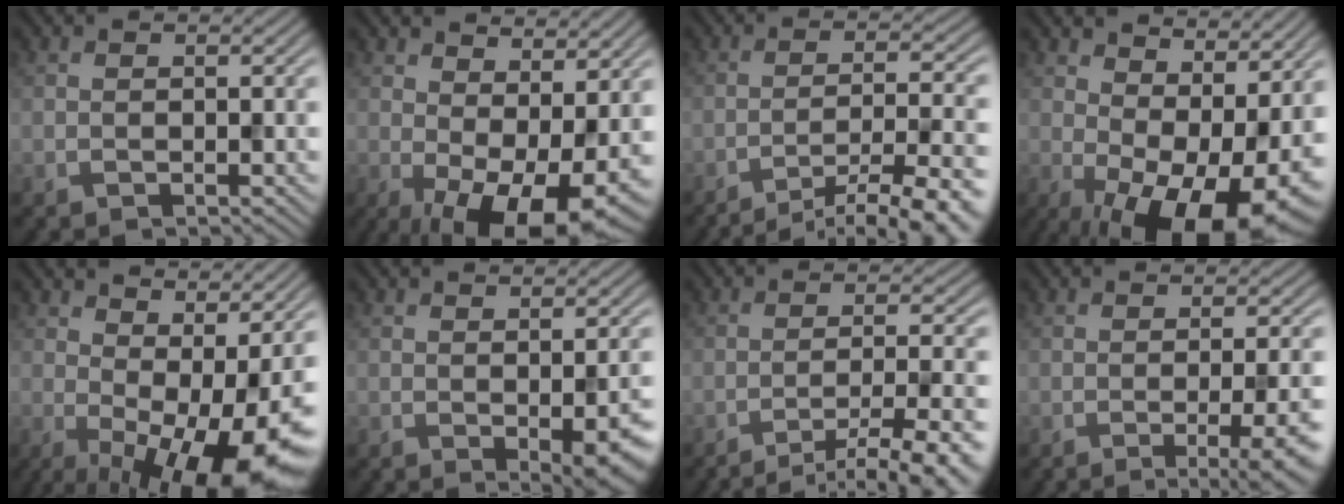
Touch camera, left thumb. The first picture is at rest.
{"total": 12.0, "force": [-0.7, 6.0, 10.4], "torque": [-0.156, -0.012, 0.008]}
{"total": 12.0, "force": [-9.2, 2.2, 7.4], "torque": [-0.113, -0.002, -0.121]}
{"total": 14.8, "force": [0.4, 7.5, 12.8], "torque": [-0.175, -0.017, 0.036]}
{"total": 13.3, "force": [-0.5, 5.5, 12.1], "torque": [-0.169, -0.005, 0.012]}
{"total": 6.8, "force": [-2.0, 2.2, 6.1], "torque": [-0.081, -0.017, -0.011]}
{"total": 11.0, "force": [-8.1, 2.0, 7.2], "torque": [-0.108, 0.001, -0.105]}
{"total": 9.2, "force": [-3.3, 2.6, 8.2], "torque": [-0.093, 0.002, -0.041]}